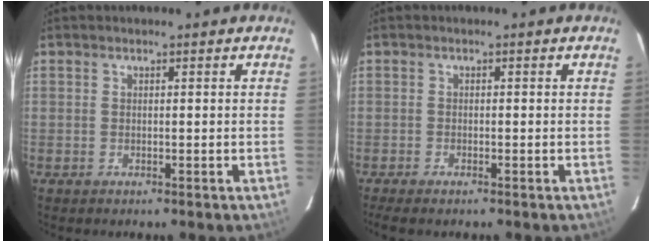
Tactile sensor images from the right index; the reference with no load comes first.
{"total": 3.0, "force": [-2.4, 0.7, 1.6], "torque": [-0.042, -0.012, -0.045]}